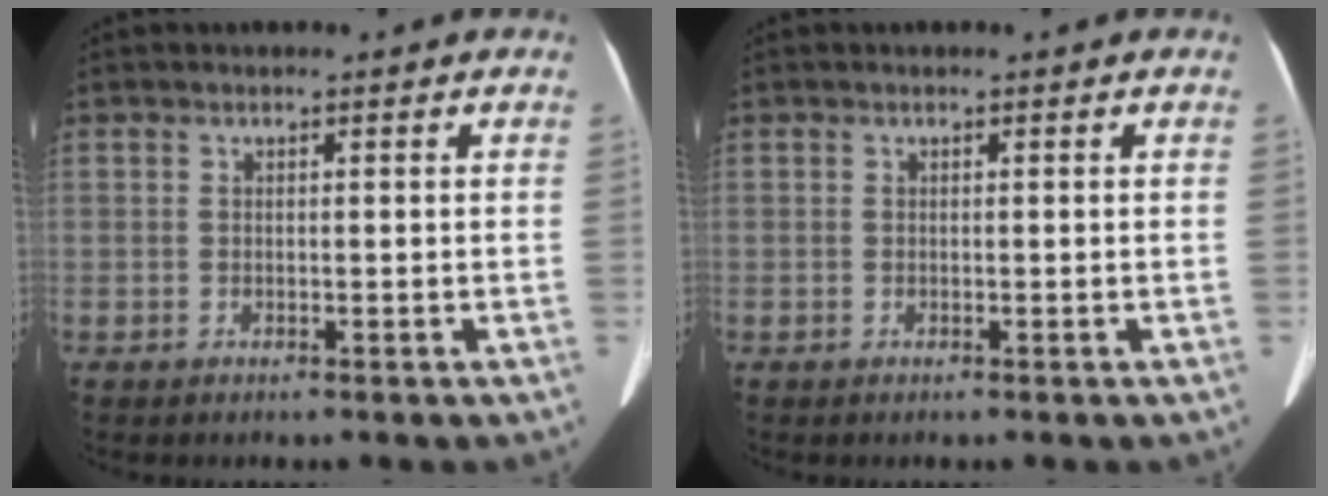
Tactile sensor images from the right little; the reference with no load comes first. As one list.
[{"total": 0.0}]